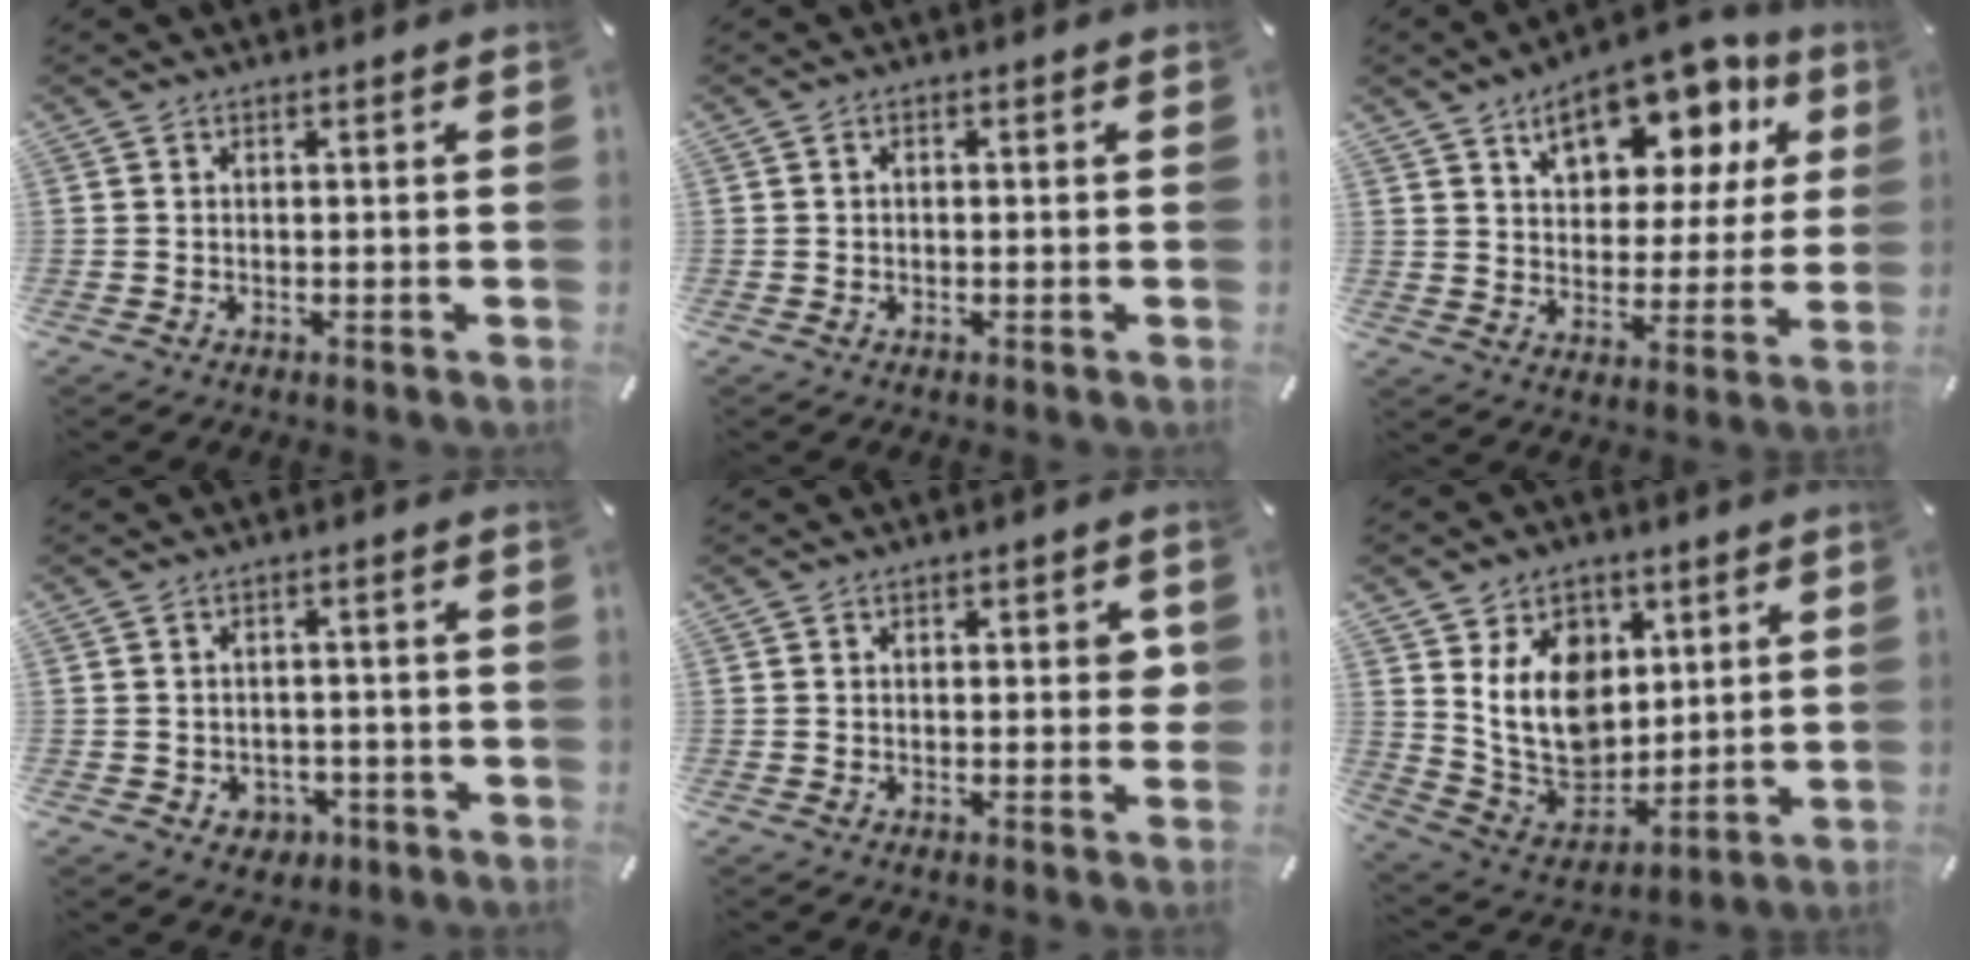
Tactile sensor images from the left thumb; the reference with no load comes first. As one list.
[{"total": 0.8, "force": [0.0, 0.6, 0.5], "torque": [-0.010, 0.003, -0.002]}, {"total": 16.4, "force": [9.9, 9.2, 9.2], "torque": [-0.136, -0.051, 0.170]}, {"total": 3.7, "force": [-1.0, 3.4, 1.2], "torque": [-0.007, 0.000, -0.019]}, {"total": 3.0, "force": [0.4, 1.6, 2.5], "torque": [-0.034, 0.001, 0.002]}, {"total": 15.6, "force": [4.6, 12.5, 8.1], "torque": [-0.169, -0.029, 0.093]}]